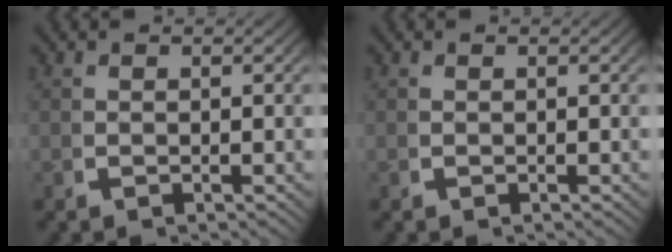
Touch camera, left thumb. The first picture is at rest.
{"total": 0.0}